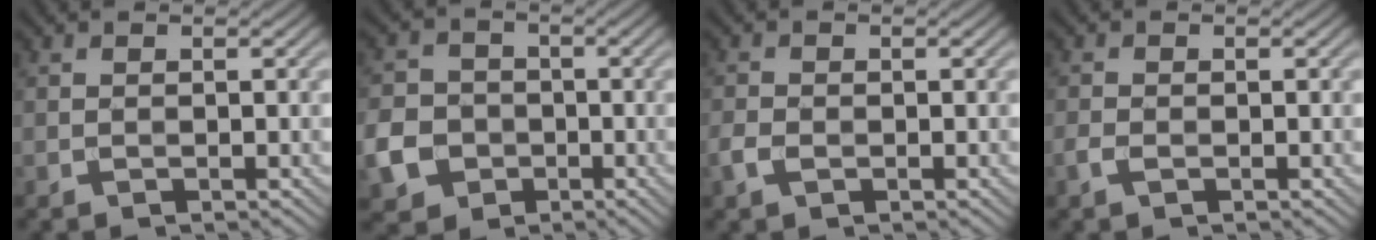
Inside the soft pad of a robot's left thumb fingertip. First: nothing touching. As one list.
[{"total": 6.3, "force": [-2.2, 5.4, 2.5], "torque": [-0.069, -0.011, -0.052]}, {"total": 2.0, "force": [-0.8, 1.4, 1.3], "torque": [-0.034, -0.003, -0.020]}, {"total": 1.4, "force": [-0.7, 0.7, 1.0], "torque": [-0.025, -0.002, -0.016]}]